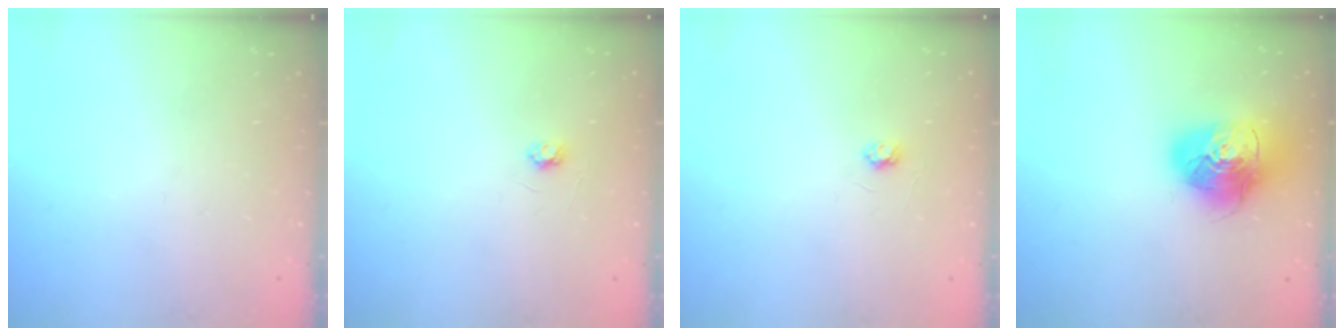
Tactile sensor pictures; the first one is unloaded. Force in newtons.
{"total": 2.6, "press": 2.6, "slide": 0.3}
{"total": 2.6, "press": 2.6, "slide": 0.3}
{"total": 15.9, "press": 15.8, "slide": 2.3}